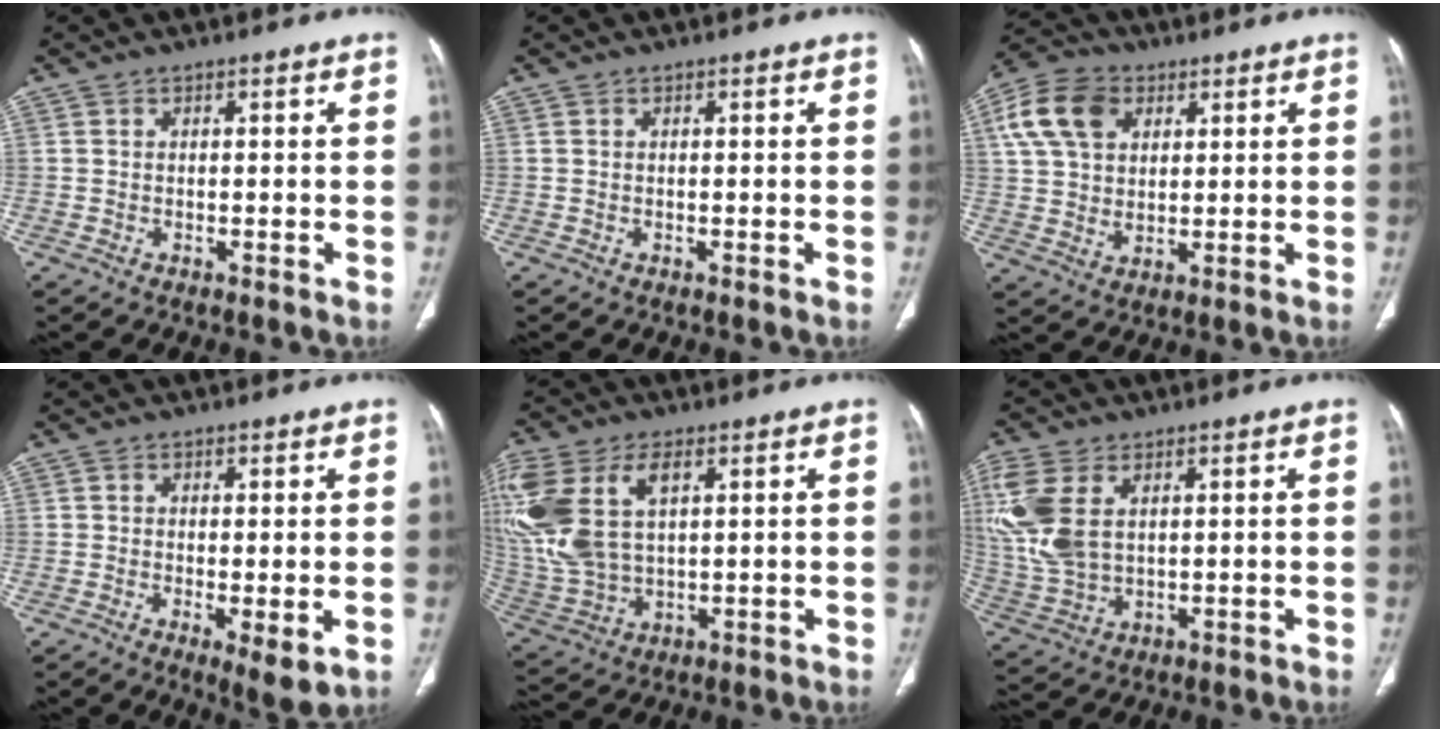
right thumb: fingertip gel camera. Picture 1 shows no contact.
{"total": 0.0}
{"total": 12.3, "force": [4.6, 8.6, 7.5], "torque": [-0.129, 0.001, 0.084]}
{"total": 5.4, "force": [-1.3, 1.7, 4.9], "torque": [-0.083, -0.019, -0.019]}
{"total": 21.0, "force": [6.5, 12.4, 15.7], "torque": [-0.386, -0.002, 0.133]}
{"total": 13.2, "force": [3.8, 8.0, 9.7], "torque": [-0.234, -0.003, 0.087]}